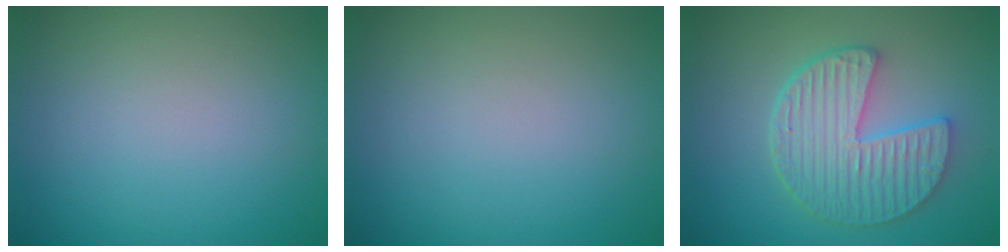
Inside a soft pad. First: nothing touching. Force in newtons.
{"total": 0.0}
{"total": 5.7, "press": 4.6, "slide": 3.3}